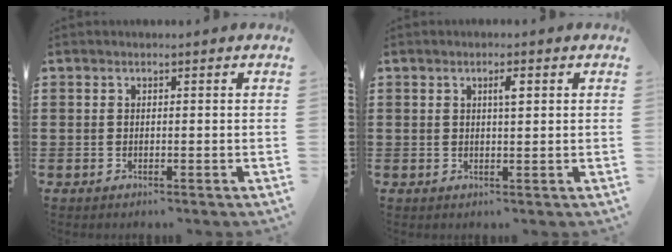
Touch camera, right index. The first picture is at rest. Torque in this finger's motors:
{"motor_torque": [0.37, -0.17, 0.04, 0.05]}